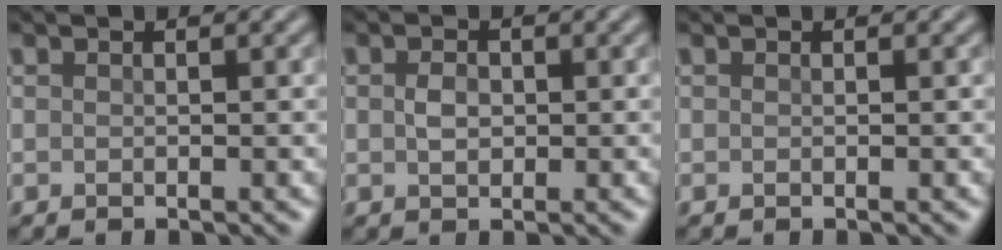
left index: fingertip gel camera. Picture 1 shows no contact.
{"total": 1.7, "force": [0.1, 1.2, 1.2], "torque": [-0.025, 0.000, 0.001]}
{"total": 0.0}